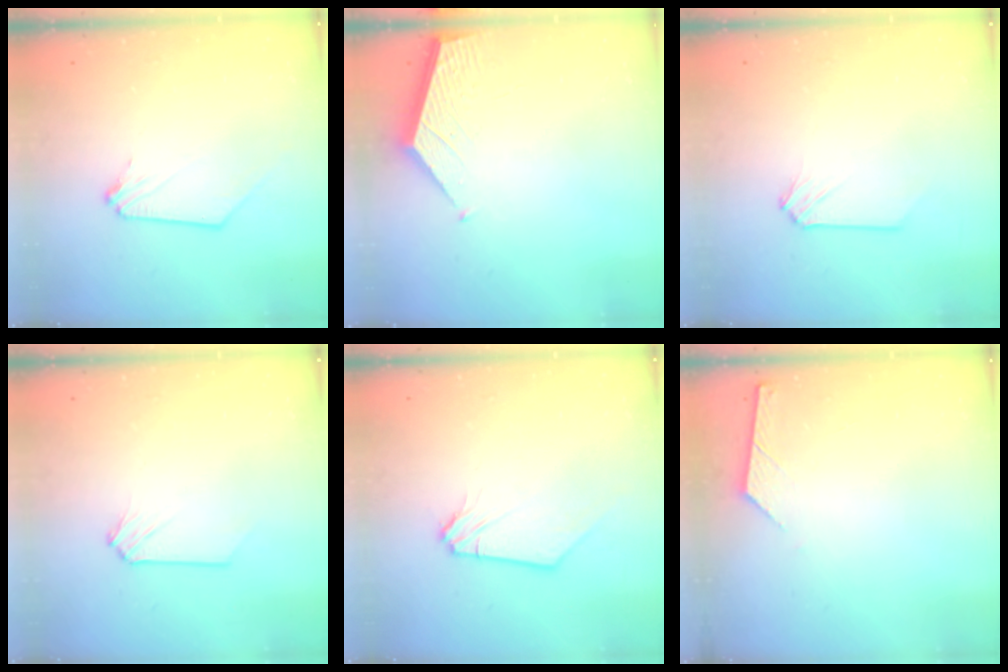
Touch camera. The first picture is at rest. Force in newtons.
{"total": 2.4, "press": 2.4, "slide": 0.2}
{"total": 0.0}
{"total": 0.0}
{"total": 1.2, "press": 1.2, "slide": 0.2}
{"total": 4.0, "press": 4.0, "slide": 0.5}